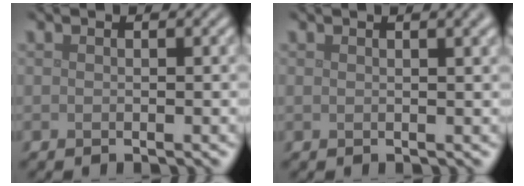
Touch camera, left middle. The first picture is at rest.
{"total": 2.6, "force": [1.4, 1.0, 1.9], "torque": [-0.011, 0.005, 0.016]}